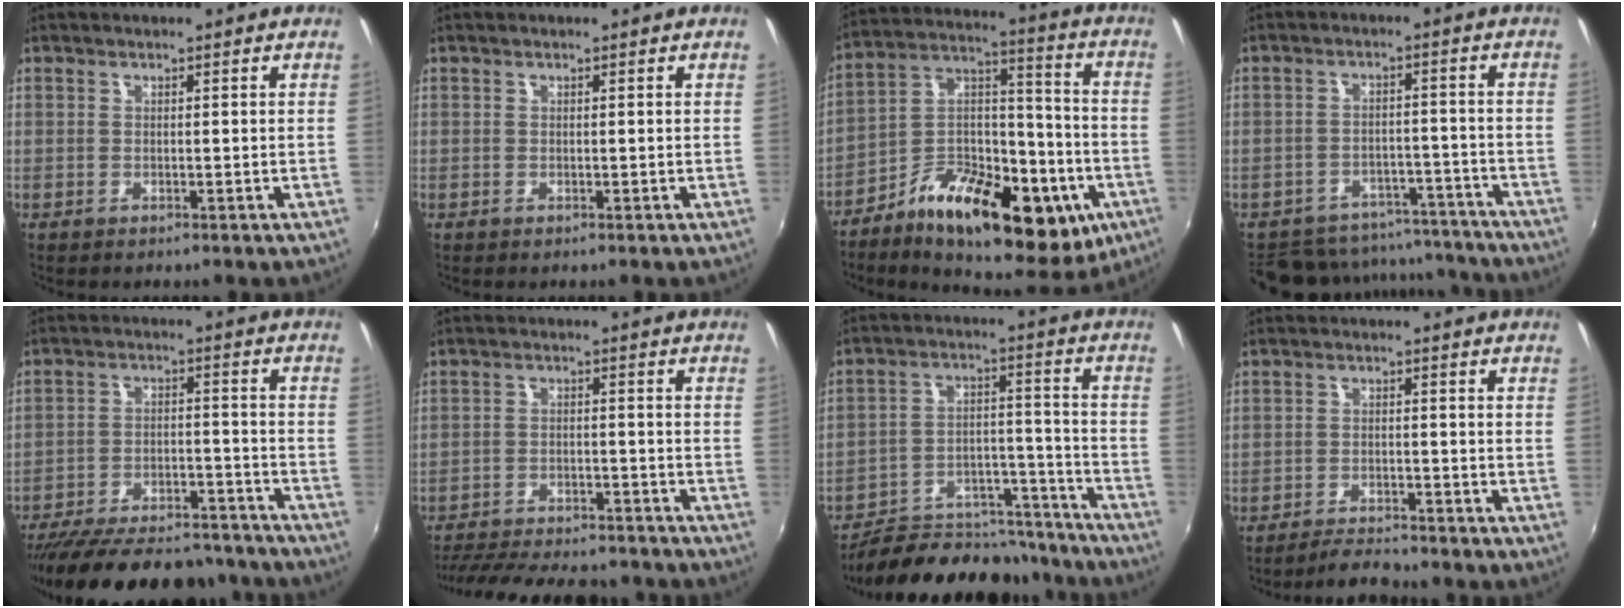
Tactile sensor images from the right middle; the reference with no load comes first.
{"total": 0.0}
{"total": 25.7, "force": [-11.2, 11.9, 19.8], "torque": [-0.304, 0.005, -0.169]}
{"total": 16.4, "force": [-14.5, 6.6, 4.1], "torque": [-0.095, 0.035, -0.178]}
{"total": 25.1, "force": [-22.0, 6.9, 9.9], "torque": [-0.192, -0.009, -0.294]}
{"total": 19.6, "force": [-16.9, 5.2, 8.4], "torque": [-0.173, -0.017, -0.233]}
{"total": 21.4, "force": [-18.9, 7.2, 7.0], "torque": [-0.124, 0.040, -0.254]}
{"total": 5.0, "force": [-4.8, 0.4, 1.2], "torque": [-0.042, -0.008, -0.081]}